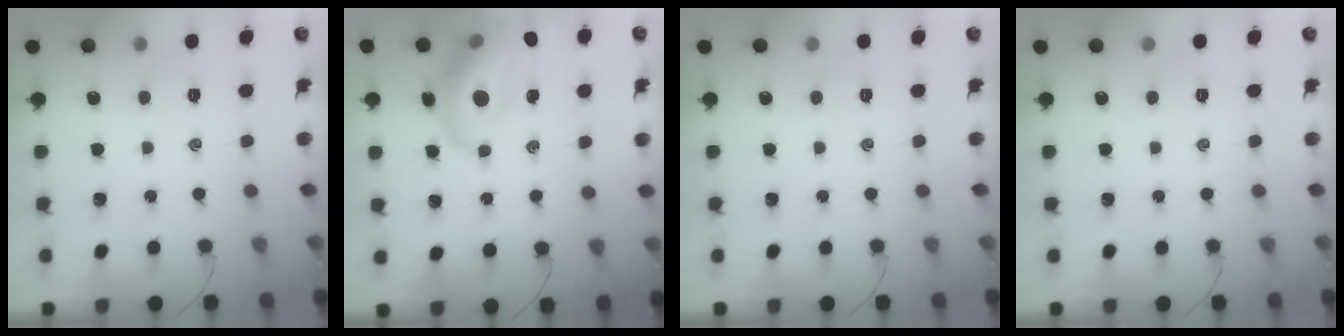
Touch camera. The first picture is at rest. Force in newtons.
{"total": 15.0, "press": 14.4, "slide": 3.9}
{"total": 0.0}
{"total": 0.0}